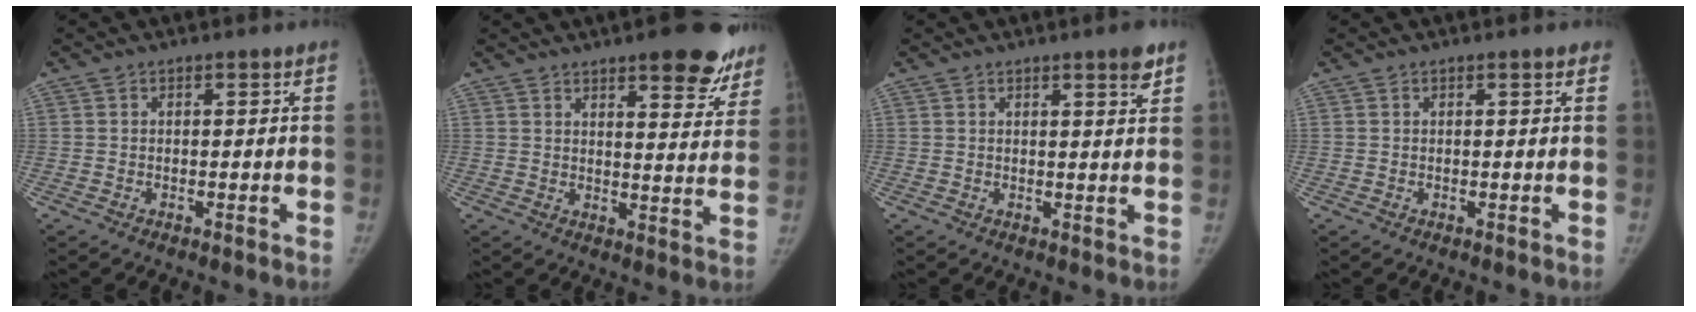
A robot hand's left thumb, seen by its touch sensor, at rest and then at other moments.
{"total": 13.3, "force": [9.1, 4.1, 8.8], "torque": [-0.065, -0.048, 0.111]}
{"total": 3.3, "force": [2.2, 0.3, 2.5], "torque": [-0.032, -0.015, 0.030]}
{"total": 0.9, "force": [0.6, 0.2, 0.7], "torque": [-0.008, 0.001, 0.006]}